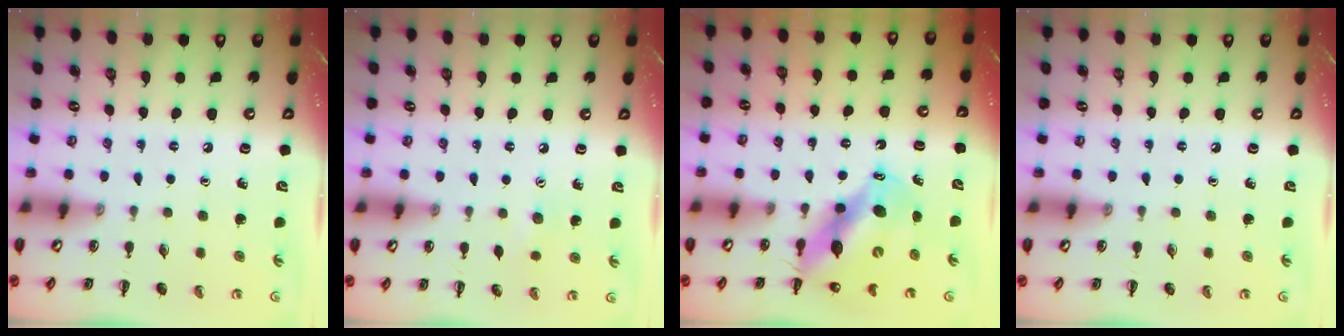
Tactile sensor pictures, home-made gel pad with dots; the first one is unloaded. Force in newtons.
{"total": 3.3, "press": 3.2, "slide": 0.8}
{"total": 11.9, "press": 11.6, "slide": 2.8}
{"total": 0.0}